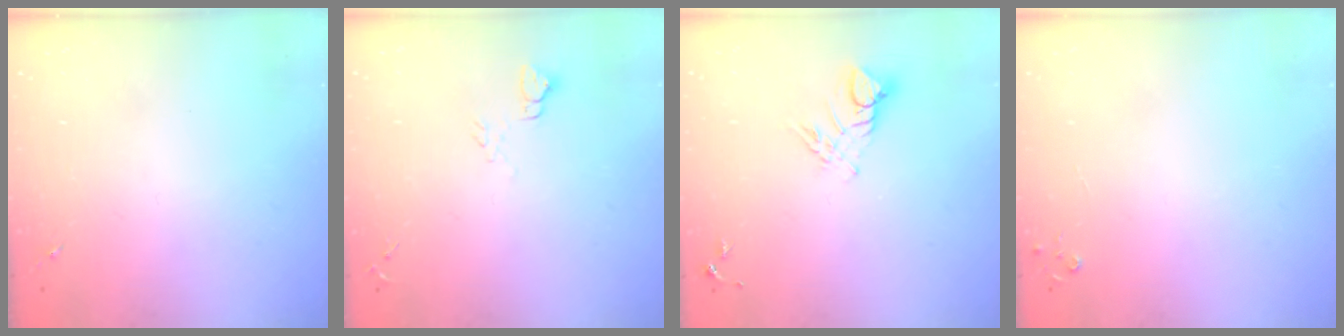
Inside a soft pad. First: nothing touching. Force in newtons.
{"total": 4.6, "press": 4.6, "slide": 0.5}
{"total": 6.5, "press": 6.5, "slide": 0.3}
{"total": 2.8, "press": 2.8, "slide": 0.3}